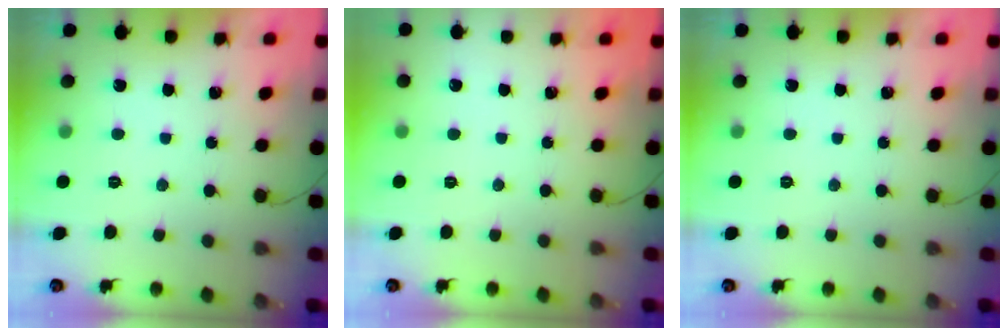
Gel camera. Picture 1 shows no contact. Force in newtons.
{"total": 0.0}
{"total": 0.0}